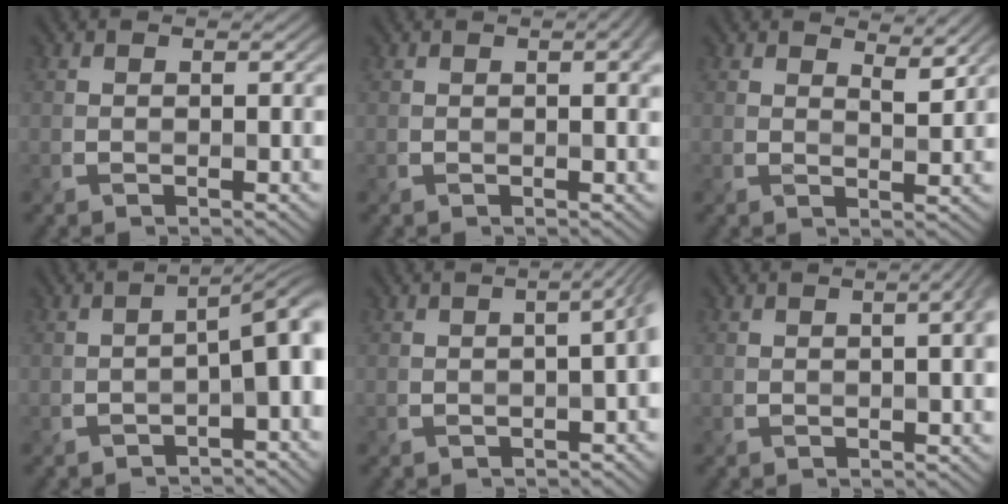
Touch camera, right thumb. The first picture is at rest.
{"total": 2.5, "force": [0.7, 0.7, 2.3], "torque": [-0.031, 0.006, 0.010]}
{"total": 3.5, "force": [2.9, 0.8, 1.7], "torque": [-0.028, -0.004, 0.048]}
{"total": 5.4, "force": [-2.1, 1.3, 4.8], "torque": [-0.063, 0.003, -0.034]}
{"total": 4.2, "force": [-0.8, 1.4, 3.9], "torque": [-0.034, 0.000, -0.007]}
{"total": 3.1, "force": [0.4, 0.8, 3.0], "torque": [-0.032, 0.017, 0.003]}